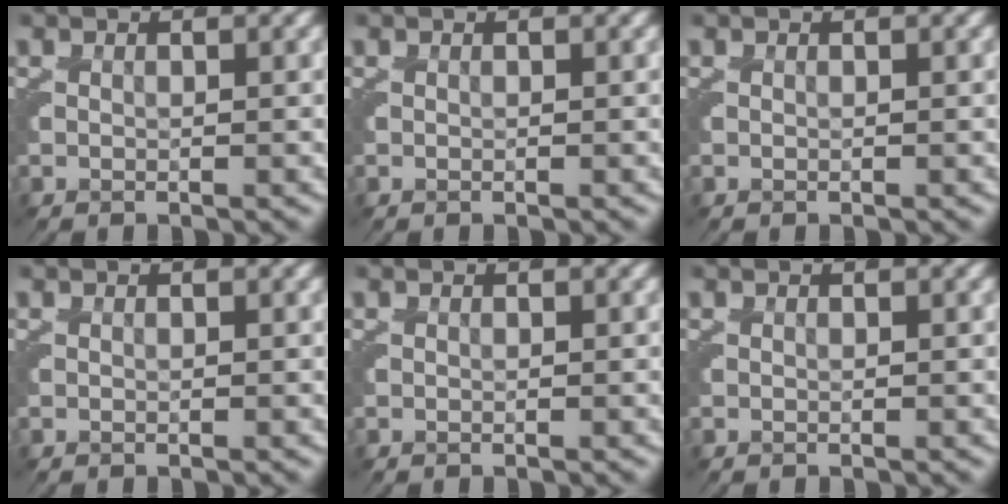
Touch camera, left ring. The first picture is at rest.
{"total": 0.0}
{"total": 0.0}
{"total": 0.0}
{"total": 0.0}
{"total": 0.0}